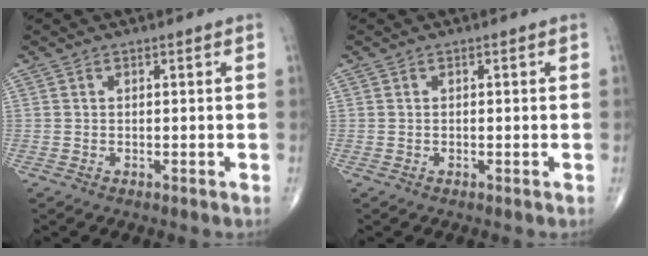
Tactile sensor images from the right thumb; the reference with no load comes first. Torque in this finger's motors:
{"motor_torque": [-0.05, -0.25, 0.02, -0.18, 0.02]}